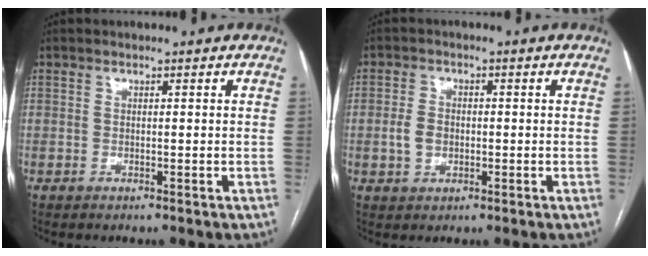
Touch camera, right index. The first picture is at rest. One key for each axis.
{"total": 3.6, "fx": -0.4, "fy": 2.7, "fz": 2.3, "tx": -0.050, "ty": 0.009, "tz": -0.005}